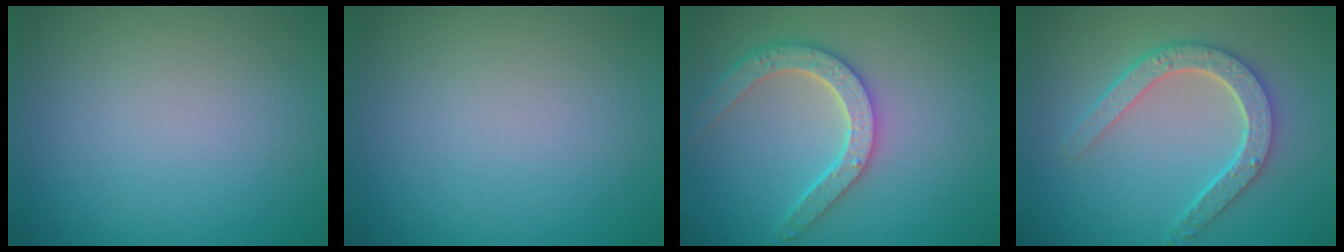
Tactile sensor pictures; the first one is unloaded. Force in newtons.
{"total": 0.0}
{"total": 4.7, "press": 4.2, "slide": 2.1}
{"total": 4.6, "press": 3.7, "slide": 2.7}